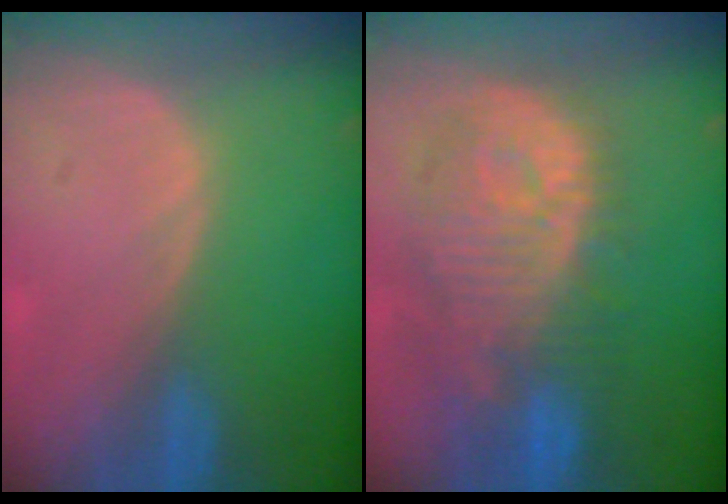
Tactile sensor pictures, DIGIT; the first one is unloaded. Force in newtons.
{"total": 12.2, "press": 11.0, "slide": 5.1}